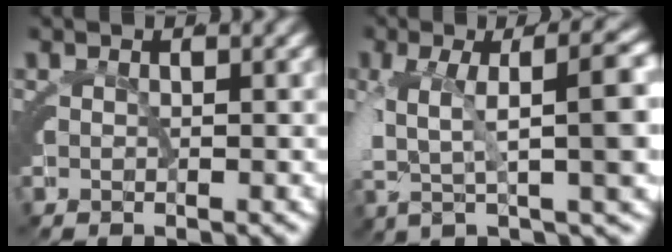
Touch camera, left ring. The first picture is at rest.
{"total": 7.7, "force": [-0.1, 3.1, 7.0], "torque": [-0.093, 0.003, 0.003]}